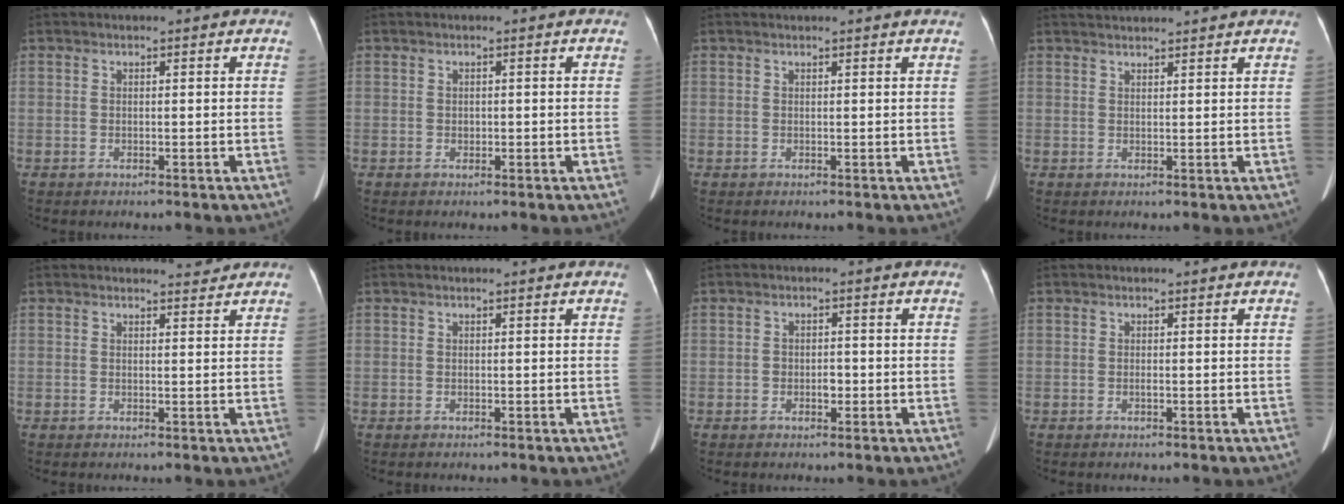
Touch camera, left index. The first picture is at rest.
{"total": 0.7, "force": [-0.1, 0.6, 0.3], "torque": [-0.005, 0.002, -0.002]}
{"total": 2.9, "force": [2.7, -0.4, 1.0], "torque": [-0.013, 0.018, 0.031]}
{"total": 5.2, "force": [5.1, -0.3, 1.3], "torque": [-0.019, 0.032, 0.072]}
{"total": 1.5, "force": [1.5, 0.0, -0.2], "torque": [-0.004, -0.011, 0.021]}
{"total": 0.0}
{"total": 1.7, "force": [-0.6, 1.1, 1.1], "torque": [-0.016, 0.004, -0.008]}
{"total": 0.0}